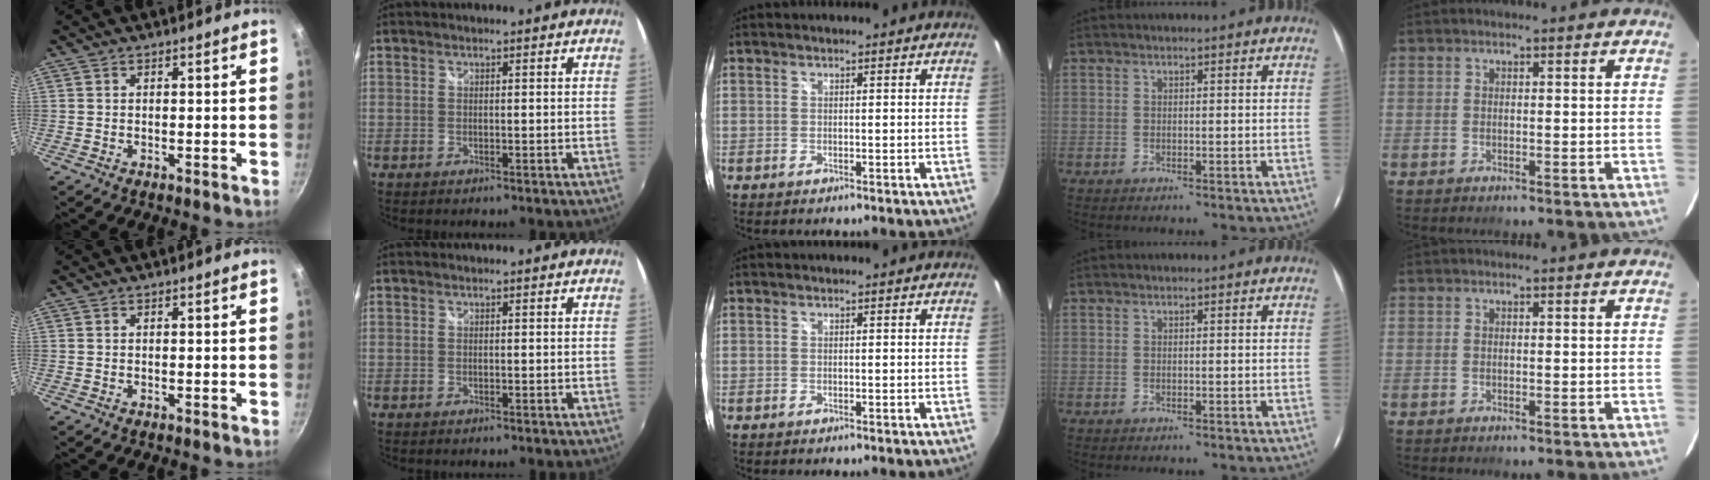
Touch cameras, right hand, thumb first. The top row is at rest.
{}